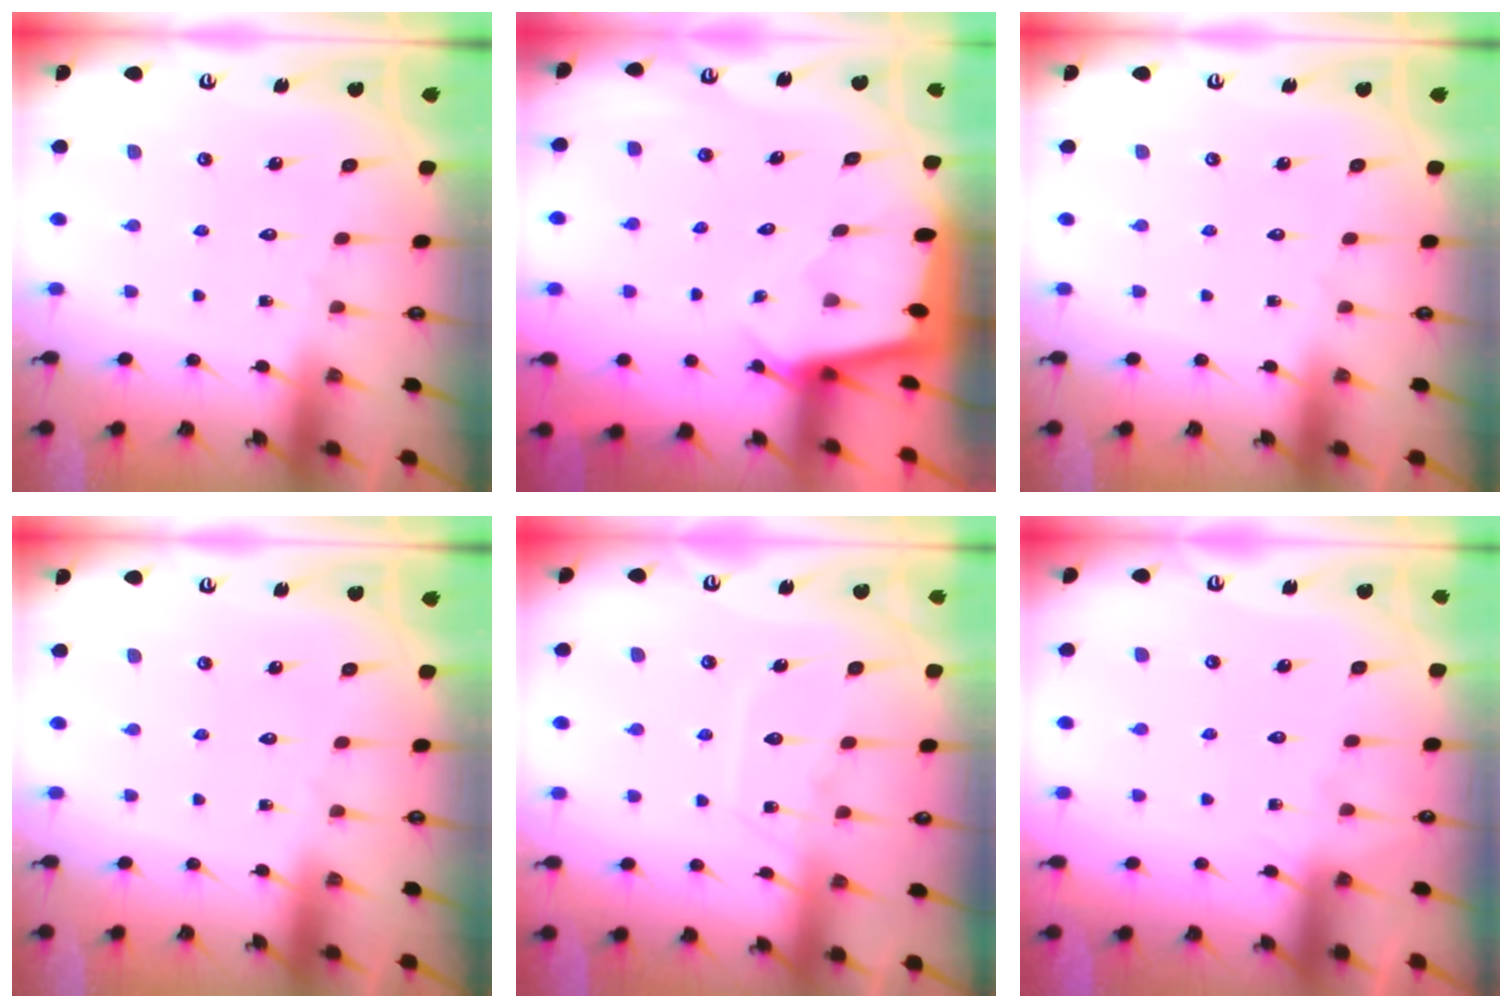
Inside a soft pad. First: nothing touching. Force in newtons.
{"total": 2.1, "press": 2.1, "slide": 0.1}
{"total": 0.0}
{"total": 0.0}
{"total": 10.5, "press": 10.5, "slide": 1.0}
{"total": 3.5, "press": 3.5, "slide": 0.6}